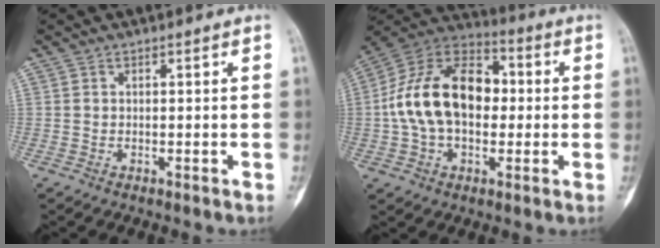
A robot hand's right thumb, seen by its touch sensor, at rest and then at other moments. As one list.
[{"total": 19.3, "force": [0.5, 12.6, 14.7], "torque": [-0.250, 0.036, 0.002]}]